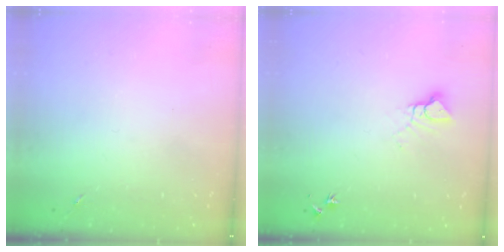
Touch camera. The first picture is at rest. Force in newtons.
{"total": 4.7, "press": 4.7, "slide": 0.3}